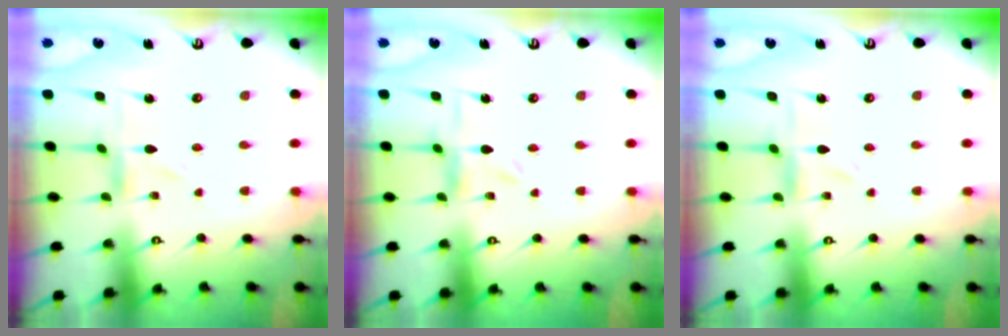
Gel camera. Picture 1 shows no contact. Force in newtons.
{"total": 3.0, "press": 2.9, "slide": 0.3}
{"total": 0.0}